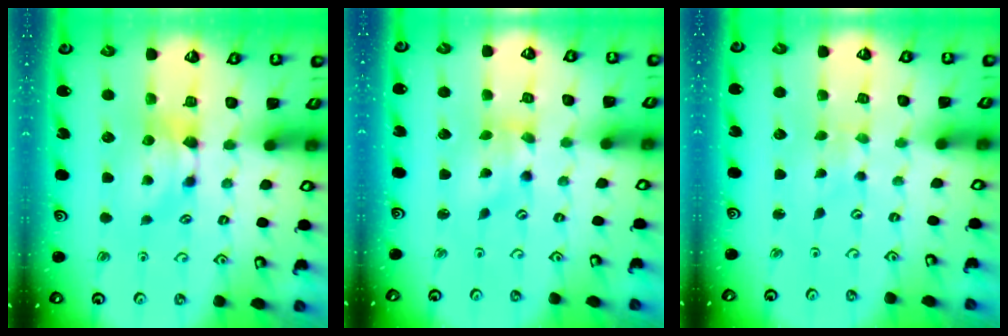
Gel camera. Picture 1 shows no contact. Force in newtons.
{"total": 1.3, "press": 0.4, "slide": 1.3}
{"total": 5.4, "press": 5.4, "slide": 0.2}